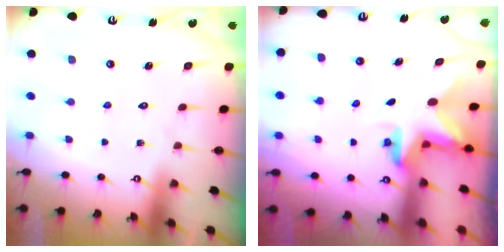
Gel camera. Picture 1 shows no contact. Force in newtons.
{"total": 3.0, "press": 3.0, "slide": 0.2}